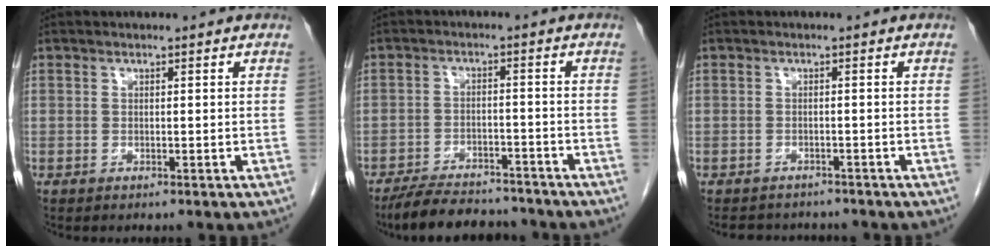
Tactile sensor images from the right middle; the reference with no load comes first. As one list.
[{"total": 10.8, "force": [-9.7, 2.9, 3.8], "torque": [-0.056, 0.003, -0.147]}, {"total": 5.3, "force": [-4.9, 1.8, 0.9], "torque": [-0.010, 0.000, -0.063]}]